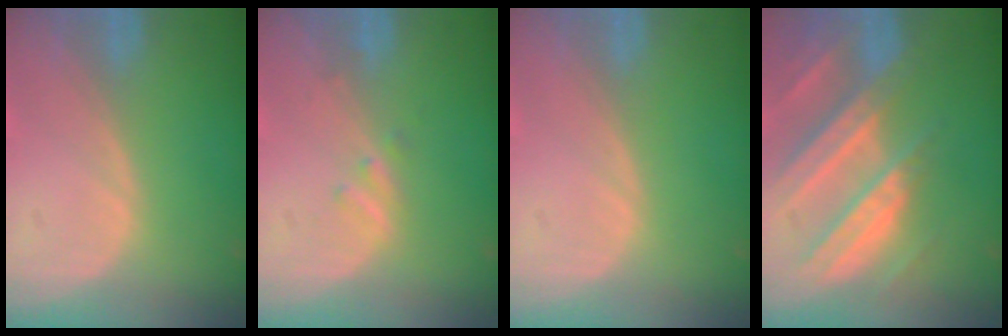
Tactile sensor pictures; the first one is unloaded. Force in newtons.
{"total": 1.4, "press": 1.4, "slide": 0.2}
{"total": 0.0}
{"total": 10.6, "press": 9.3, "slide": 5.0}